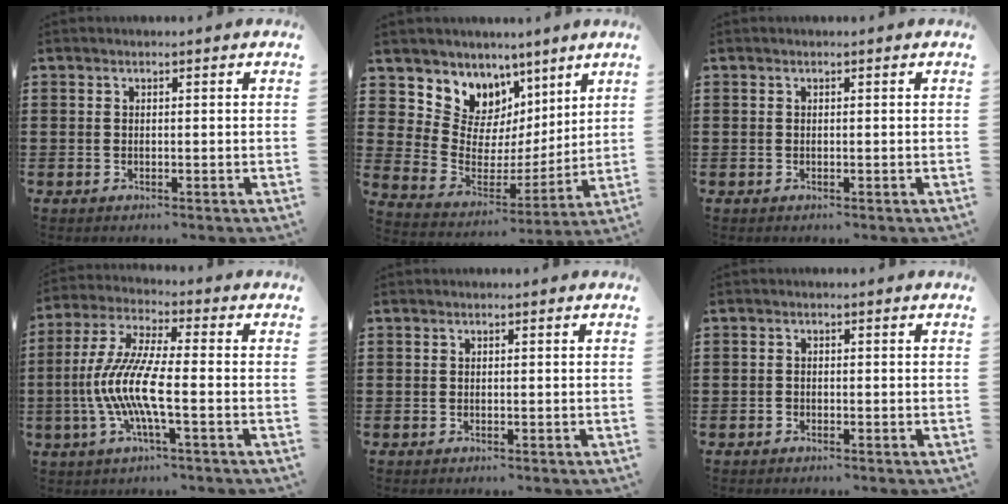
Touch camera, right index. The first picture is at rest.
{"total": 8.4, "force": [5.6, 6.2, 0.4], "torque": [-0.053, -0.067, 0.104]}
{"total": 0.0}
{"total": 10.0, "force": [-2.8, 2.0, 9.4], "torque": [-0.224, -0.020, -0.064]}
{"total": 0.0}
{"total": 0.6, "force": [-0.5, 0.4, 0.2], "torque": [-0.004, 0.001, -0.010]}